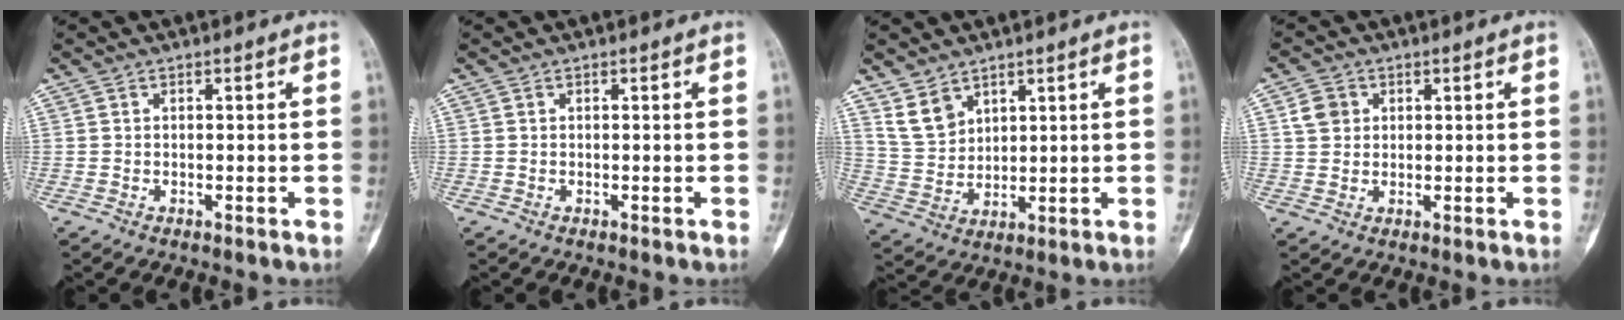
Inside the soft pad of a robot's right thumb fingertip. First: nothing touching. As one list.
[{"total": 0.0}, {"total": 6.4, "force": [4.4, 4.1, 2.3], "torque": [-0.031, -0.026, 0.100]}, {"total": 4.0, "force": [1.3, 3.4, 1.6], "torque": [-0.015, 0.001, 0.023]}]